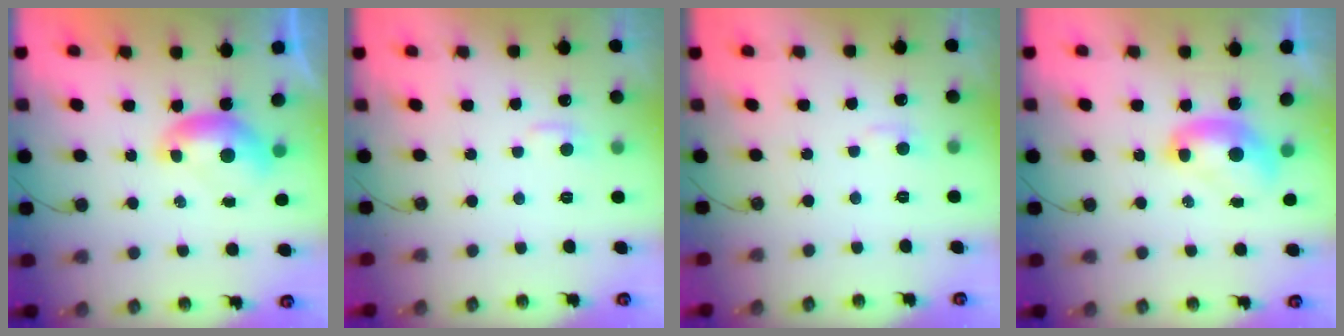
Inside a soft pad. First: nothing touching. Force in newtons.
{"total": 1.8, "press": 1.7, "slide": 0.6}
{"total": 1.5, "press": 1.3, "slide": 0.8}
{"total": 2.1, "press": 2.1, "slide": 0.2}